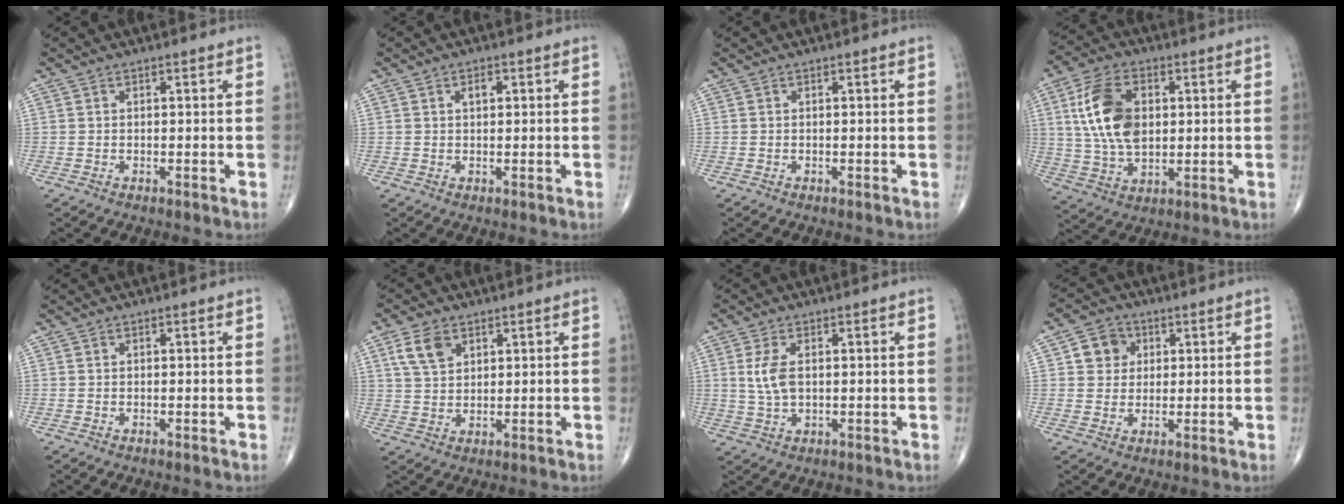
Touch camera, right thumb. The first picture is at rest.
{"total": 1.6, "force": [0.6, 0.9, 1.1], "torque": [-0.017, 0.000, 0.009]}
{"total": 0.0}
{"total": 13.6, "force": [2.7, 8.2, 10.5], "torque": [-0.194, -0.001, 0.051]}
{"total": 0.0}
{"total": 5.8, "force": [2.9, 3.6, 3.6], "torque": [-0.060, -0.007, 0.059]}
{"total": 5.0, "force": [0.9, 2.6, 4.2], "torque": [-0.093, -0.002, 0.019]}
{"total": 5.5, "force": [1.7, 4.9, 1.9], "torque": [-0.004, -0.001, 0.025]}